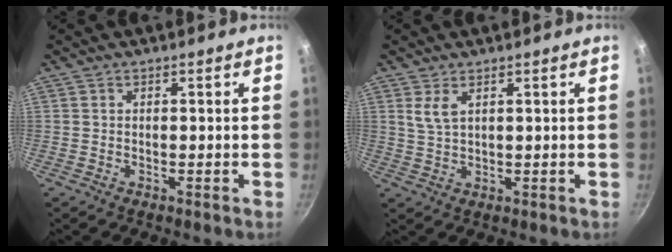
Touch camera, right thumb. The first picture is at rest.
{"total": 3.2, "force": [1.6, 1.4, 2.4], "torque": [-0.051, -0.004, 0.041]}